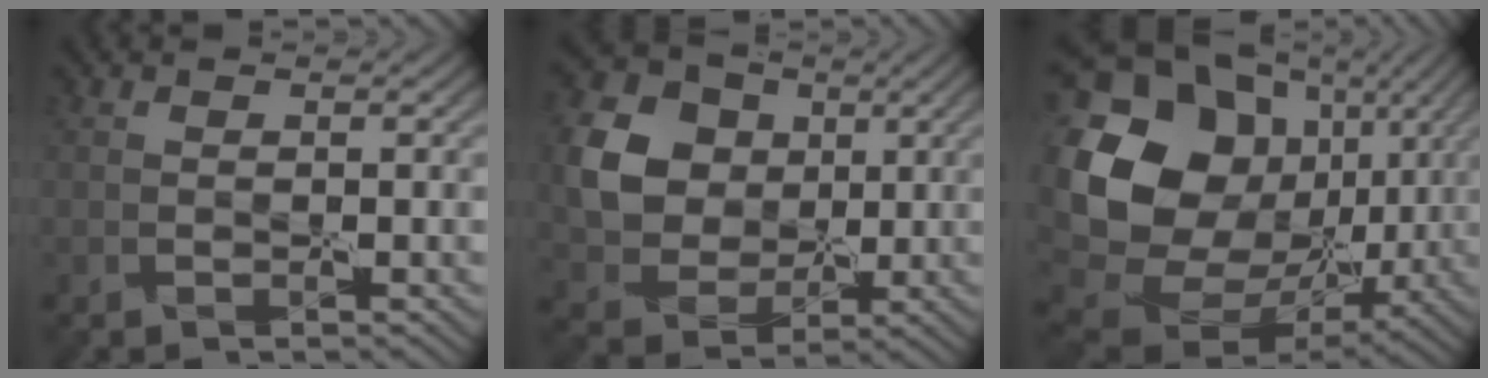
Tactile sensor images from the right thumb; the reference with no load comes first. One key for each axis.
{"total": 8.1, "fx": 2.1, "fy": 7.0, "fz": 3.5, "tx": -0.097, "ty": 0.008, "tz": 0.030}
{"total": 18.1, "fx": 3.5, "fy": 14.7, "fz": 9.9, "tx": -0.239, "ty": -0.007, "tz": 0.082}